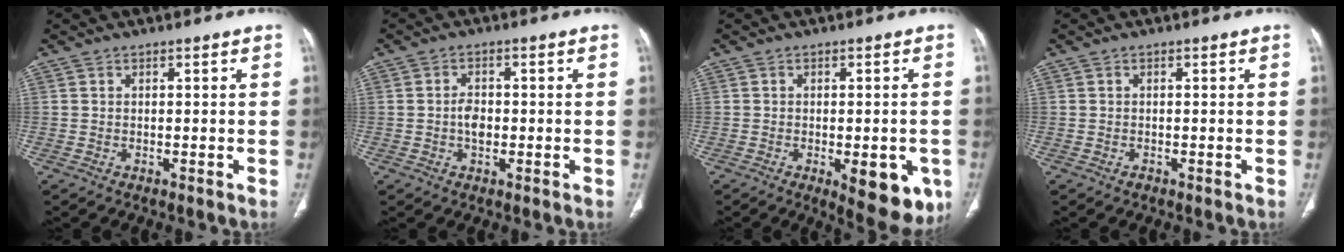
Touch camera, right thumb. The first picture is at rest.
{"total": 3.2, "force": [-0.5, 2.1, 2.3], "torque": [-0.035, 0.006, -0.011]}
{"total": 10.9, "force": [-3.7, 4.5, 9.2], "torque": [-0.087, -0.006, -0.036]}
{"total": 0.6, "force": [-0.4, 0.4, 0.2], "torque": [-0.001, 0.001, -0.007]}